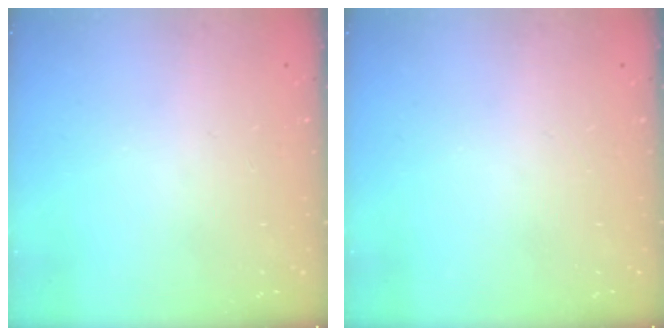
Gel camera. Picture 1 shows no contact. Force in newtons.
{"total": 0.0}